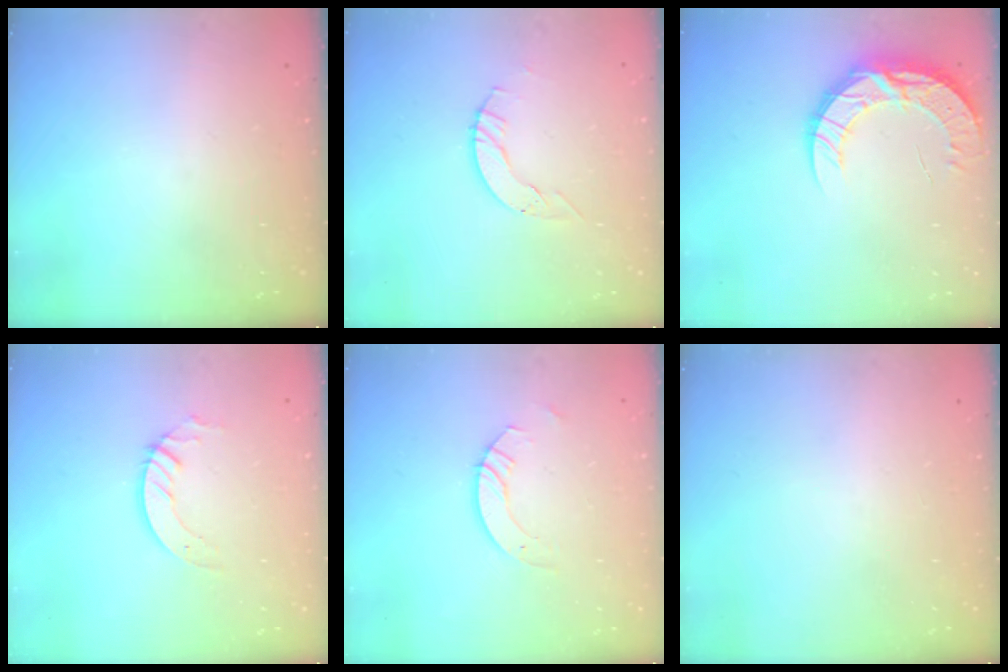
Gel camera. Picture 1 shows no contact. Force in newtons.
{"total": 4.0, "press": 4.0, "slide": 0.1}
{"total": 13.0, "press": 12.9, "slide": 1.0}
{"total": 2.8, "press": 2.8, "slide": 0.2}
{"total": 4.8, "press": 4.8, "slide": 0.4}
{"total": 0.0}